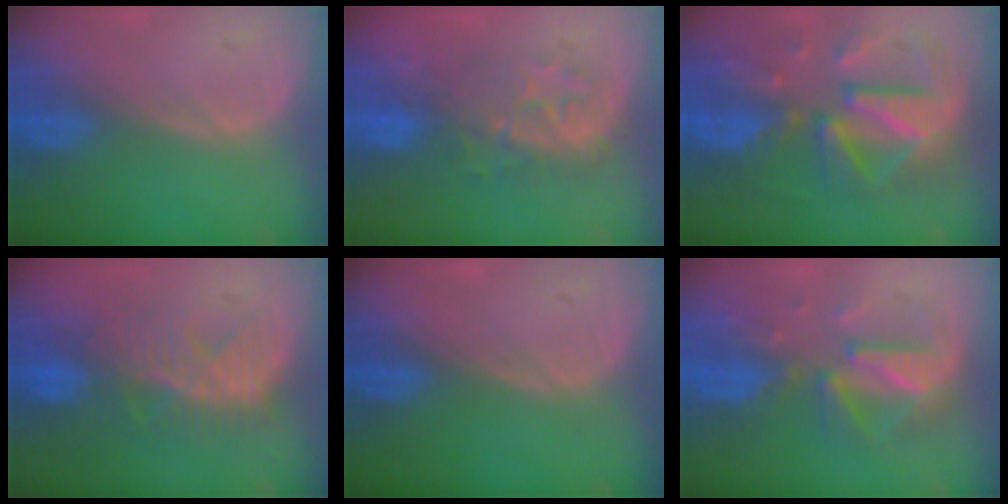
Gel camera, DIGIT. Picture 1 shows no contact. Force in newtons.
{"total": 8.3, "press": 8.2, "slide": 1.2}
{"total": 12.2, "press": 12.1, "slide": 1.1}
{"total": 9.3, "press": 8.8, "slide": 3.0}
{"total": 0.0}
{"total": 8.1, "press": 8.0, "slide": 1.4}